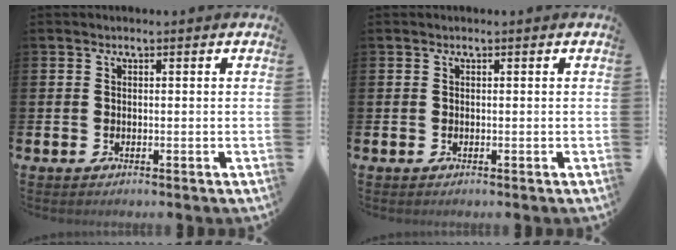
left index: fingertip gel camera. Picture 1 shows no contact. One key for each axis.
{"total": 0.0}